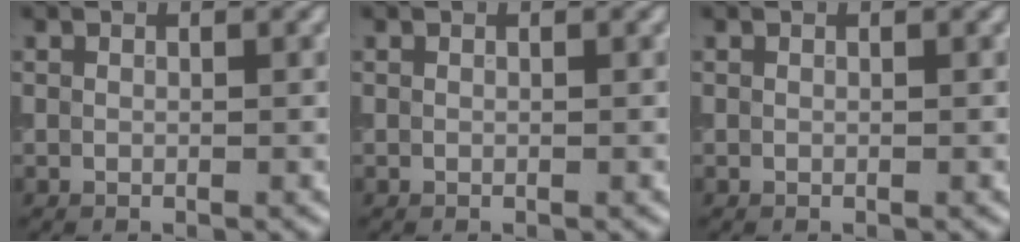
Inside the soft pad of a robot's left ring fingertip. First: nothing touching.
{"total": 0.0}
{"total": 0.0}